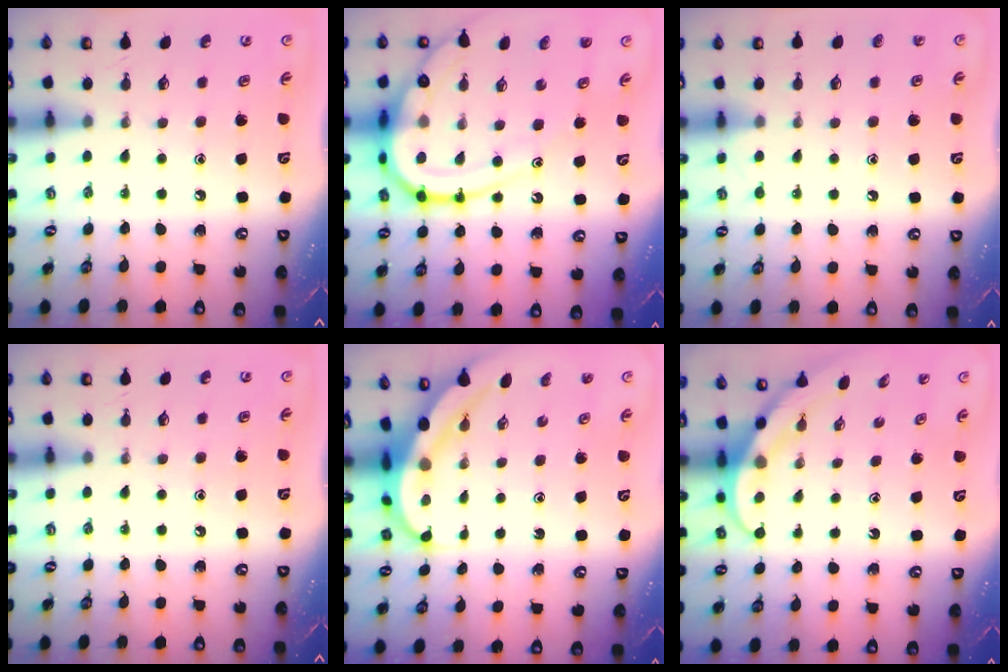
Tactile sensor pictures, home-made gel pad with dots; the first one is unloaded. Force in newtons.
{"total": 19.1, "press": 19.0, "slide": 1.9}
{"total": 2.6, "press": 2.5, "slide": 0.3}
{"total": 0.0}
{"total": 6.1, "press": 6.0, "slide": 1.5}
{"total": 3.8, "press": 3.8, "slide": 0.3}